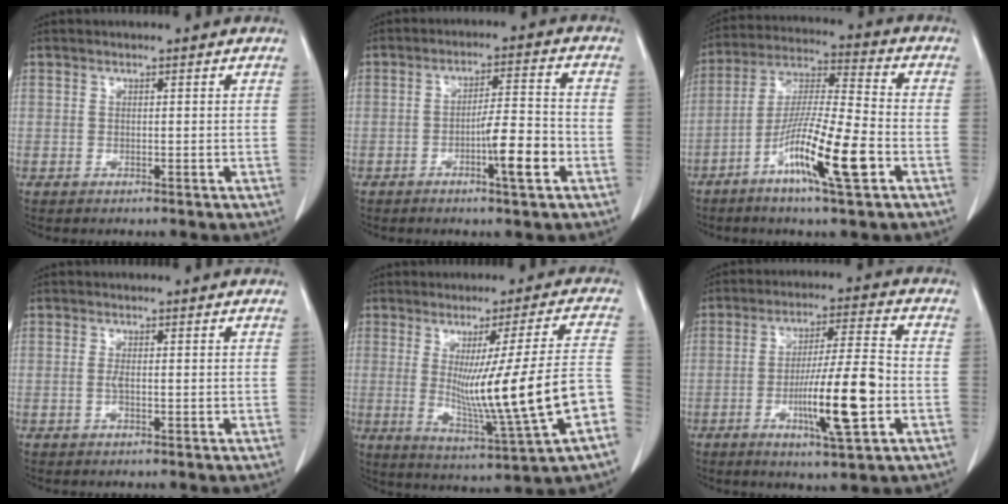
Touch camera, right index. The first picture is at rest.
{"total": 7.4, "force": [-2.9, 0.5, 6.8], "torque": [-0.108, 0.005, -0.047]}
{"total": 14.1, "force": [-6.1, 0.7, 12.7], "torque": [-0.239, -0.010, -0.111]}
{"total": 0.8, "force": [-0.2, 0.3, 0.7], "torque": [-0.016, 0.000, -0.003]}
{"total": 17.0, "force": [-3.0, -0.8, 16.7], "torque": [-0.250, -0.011, -0.037]}
{"total": 12.6, "force": [-3.5, 0.7, 12.1], "torque": [-0.208, -0.004, -0.059]}